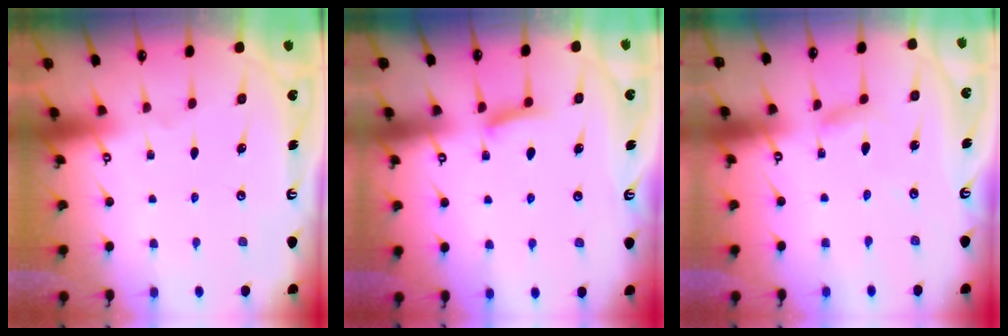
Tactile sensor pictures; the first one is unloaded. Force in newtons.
{"total": 5.5, "press": 5.4, "slide": 0.7}
{"total": 2.8, "press": 2.8, "slide": 0.1}